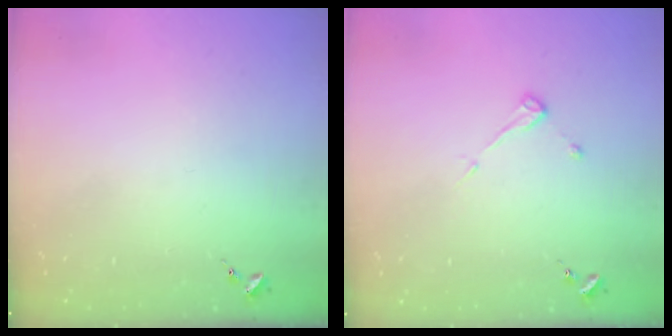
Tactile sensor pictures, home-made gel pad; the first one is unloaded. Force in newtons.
{"total": 3.8, "press": 3.8, "slide": 0.3}